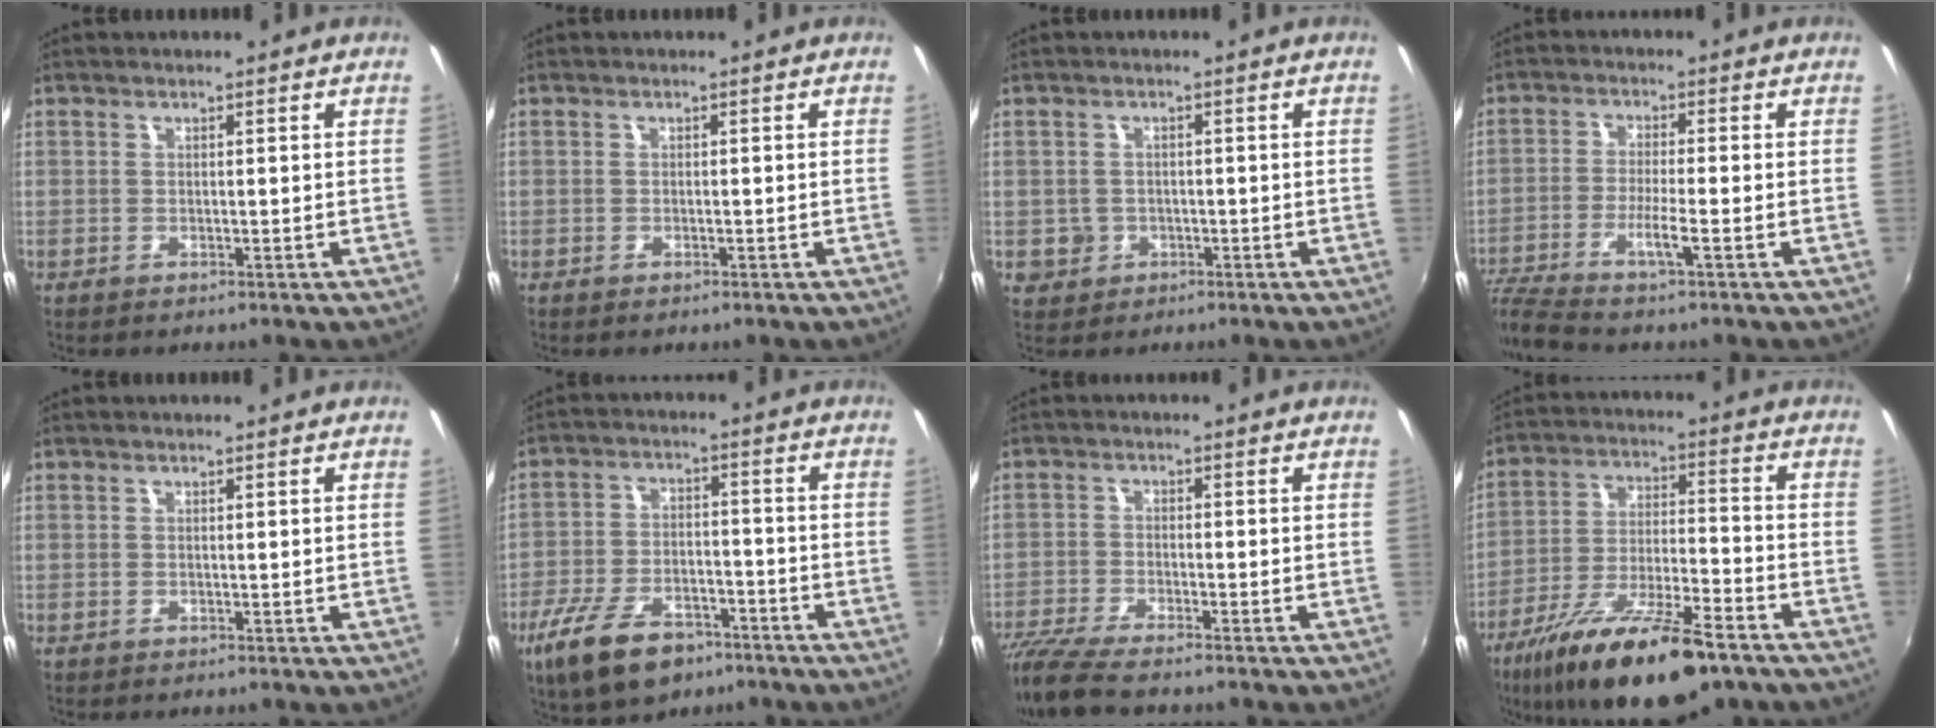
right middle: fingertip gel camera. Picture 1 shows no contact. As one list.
[{"total": 1.1, "force": [-0.8, 0.5, 0.5], "torque": [-0.010, -0.005, -0.014]}, {"total": 3.7, "force": [-0.9, 3.5, 0.9], "torque": [-0.026, 0.000, -0.009]}, {"total": 8.4, "force": [-5.7, -0.4, 6.2], "torque": [-0.135, -0.021, -0.104]}, {"total": 0.0}, {"total": 14.5, "force": [-9.3, 7.1, 8.6], "torque": [-0.192, -0.019, -0.160]}, {"total": 9.6, "force": [-8.3, 1.0, 4.6], "torque": [-0.118, -0.032, -0.154]}, {"total": 20.4, "force": [-14.3, 5.1, 13.7], "torque": [-0.254, -0.037, -0.241]}]